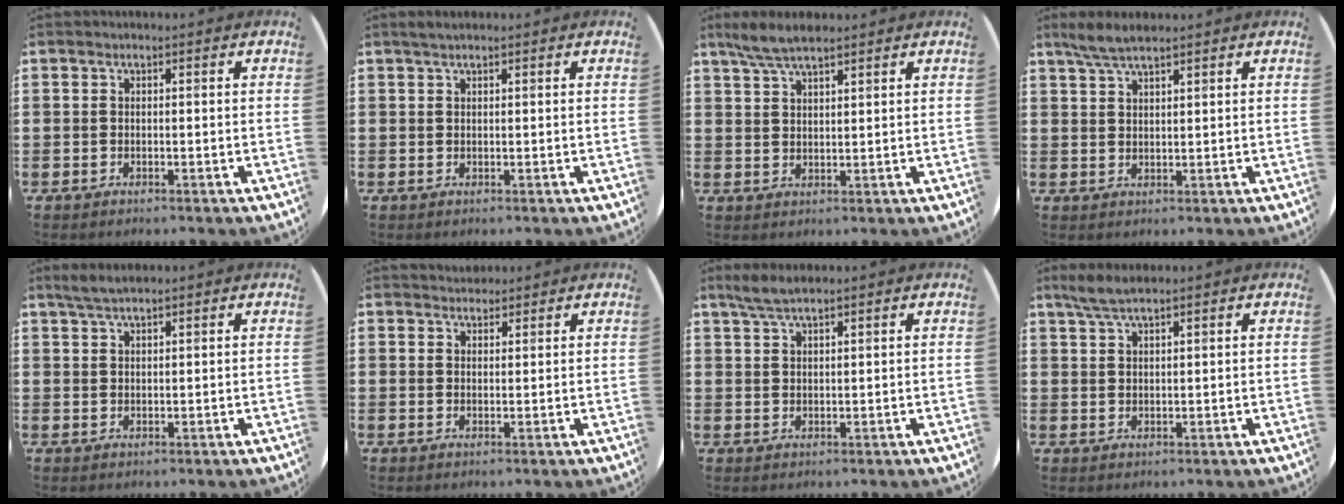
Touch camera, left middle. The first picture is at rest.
{"total": 1.0, "force": [0.9, 0.1, 0.5], "torque": [-0.011, 0.002, 0.015]}
{"total": 4.9, "force": [4.1, 0.8, 2.5], "torque": [-0.058, -0.002, 0.076]}
{"total": 3.8, "force": [3.2, 0.5, 2.0], "torque": [-0.047, 0.000, 0.059]}
{"total": 2.4, "force": [2.0, 0.3, 1.2], "torque": [-0.027, 0.004, 0.037]}
{"total": 1.7, "force": [1.6, 0.5, -0.1], "torque": [-0.001, 0.003, 0.032]}
{"total": 3.2, "force": [2.6, 0.5, 1.8], "torque": [-0.040, 0.003, 0.048]}
{"total": 3.5, "force": [2.8, 0.5, 2.1], "torque": [-0.046, 0.002, 0.051]}